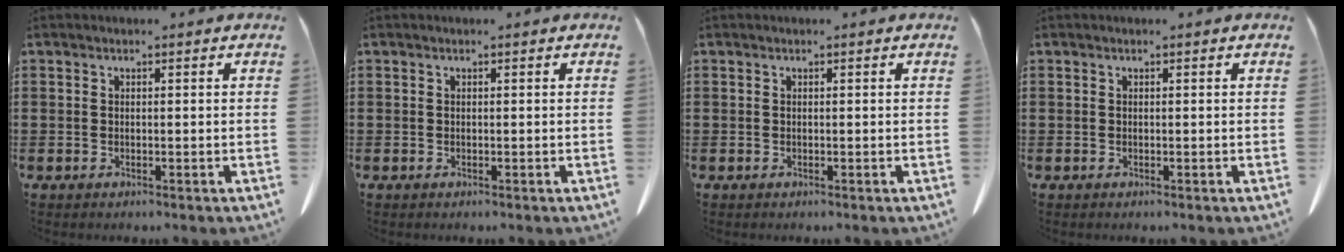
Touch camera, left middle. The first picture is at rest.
{"total": 0.0}
{"total": 0.0}
{"total": 0.0}